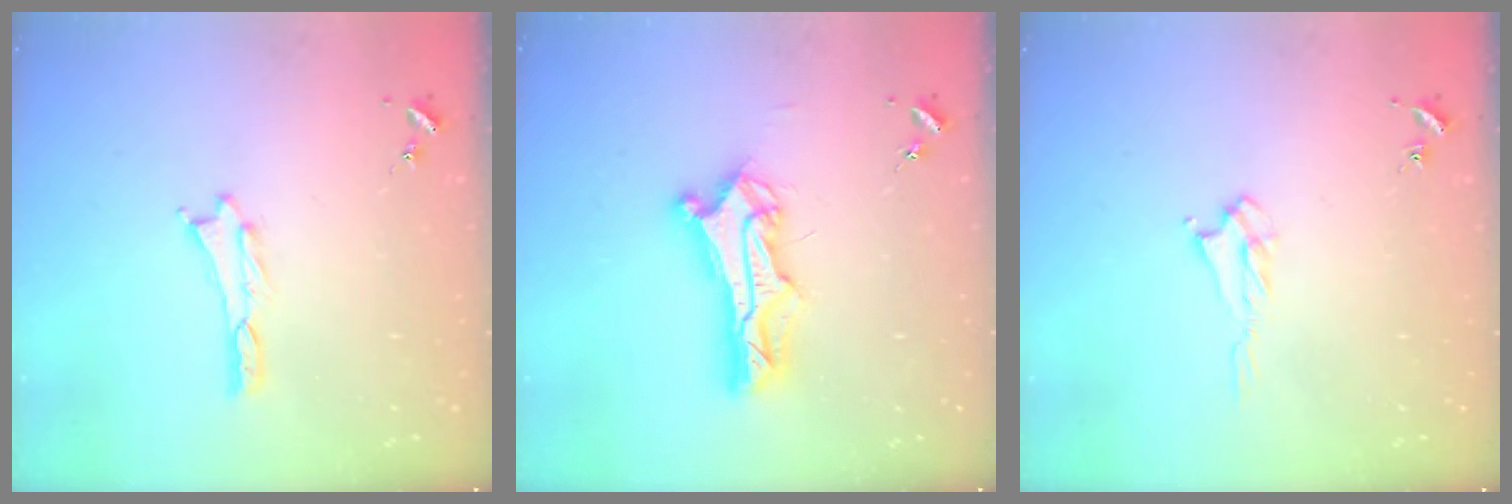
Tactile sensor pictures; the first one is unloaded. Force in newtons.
{"total": 8.8, "press": 8.7, "slide": 0.7}
{"total": 3.1, "press": 3.1, "slide": 0.5}